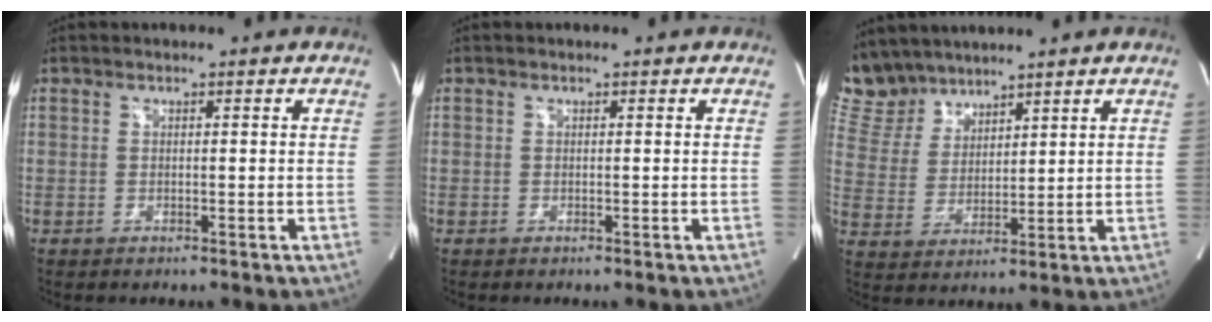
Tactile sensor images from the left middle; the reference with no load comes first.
{"total": 0.0}
{"total": 8.3, "force": [7.7, 3.1, 0.8], "torque": [-0.029, 0.013, 0.170]}